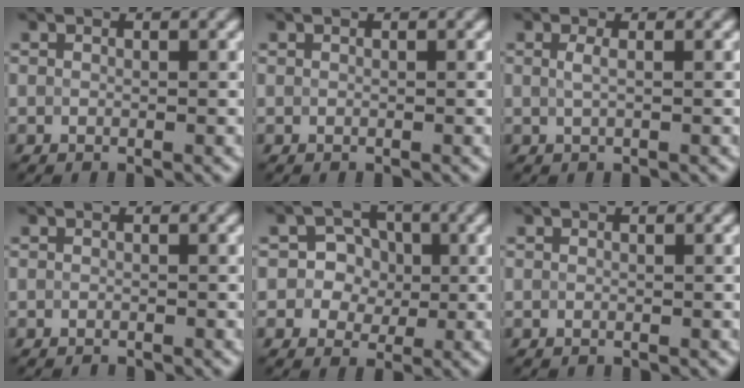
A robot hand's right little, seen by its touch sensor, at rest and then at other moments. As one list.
[{"total": 0.0}, {"total": 1.1, "force": [0.2, 0.4, 1.0], "torque": [-0.019, 0.003, 0.002]}, {"total": 0.5, "force": [-0.5, 0.0, 0.1], "torque": [0.002, 0.000, -0.010]}, {"total": 4.1, "force": [0.3, 3.8, 1.5], "torque": [-0.008, 0.008, -0.011]}, {"total": 0.0}]